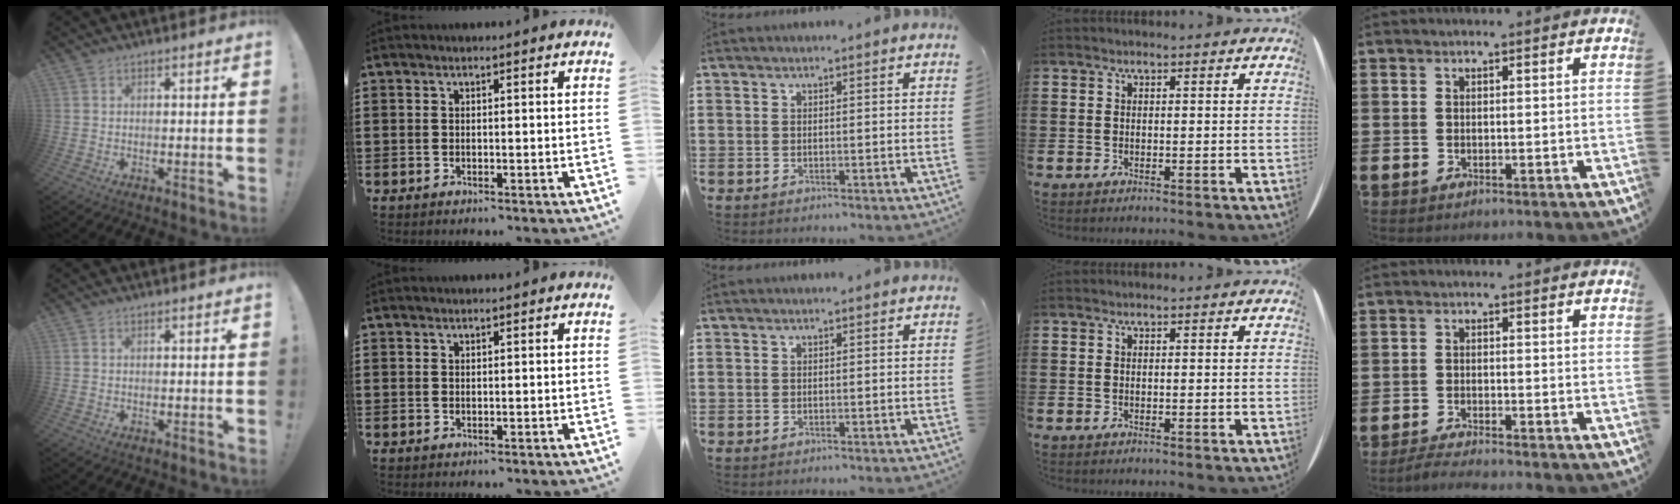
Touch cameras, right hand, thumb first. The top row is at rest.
{"little": {"total": 1.8, "force": [-1.6, -0.2, 0.7], "torque": [-0.010, 0.005, -0.032]}}